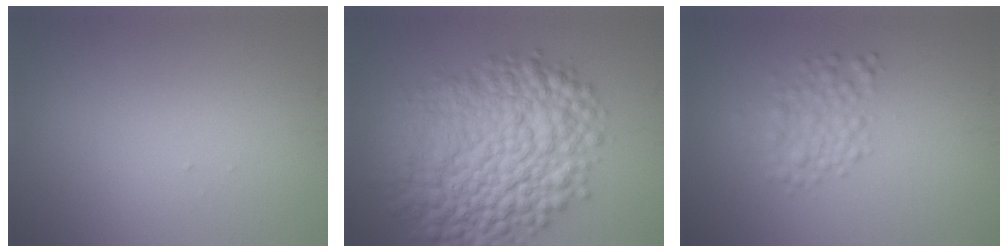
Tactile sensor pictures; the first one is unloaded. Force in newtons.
{"total": 12.6, "press": 12.6, "slide": 0.4}
{"total": 2.7, "press": 2.7, "slide": 0.1}